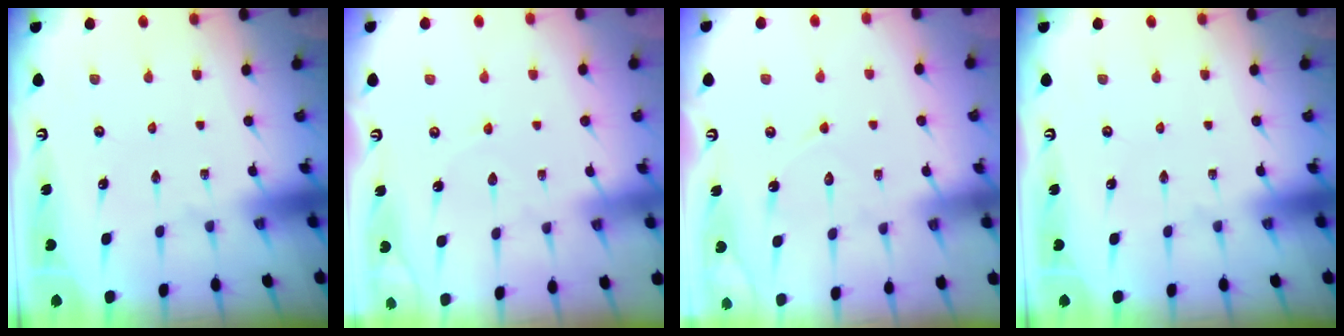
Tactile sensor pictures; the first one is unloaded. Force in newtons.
{"total": 2.6, "press": 2.6, "slide": 0.3}
{"total": 6.3, "press": 6.3, "slide": 0.6}
{"total": 0.0}